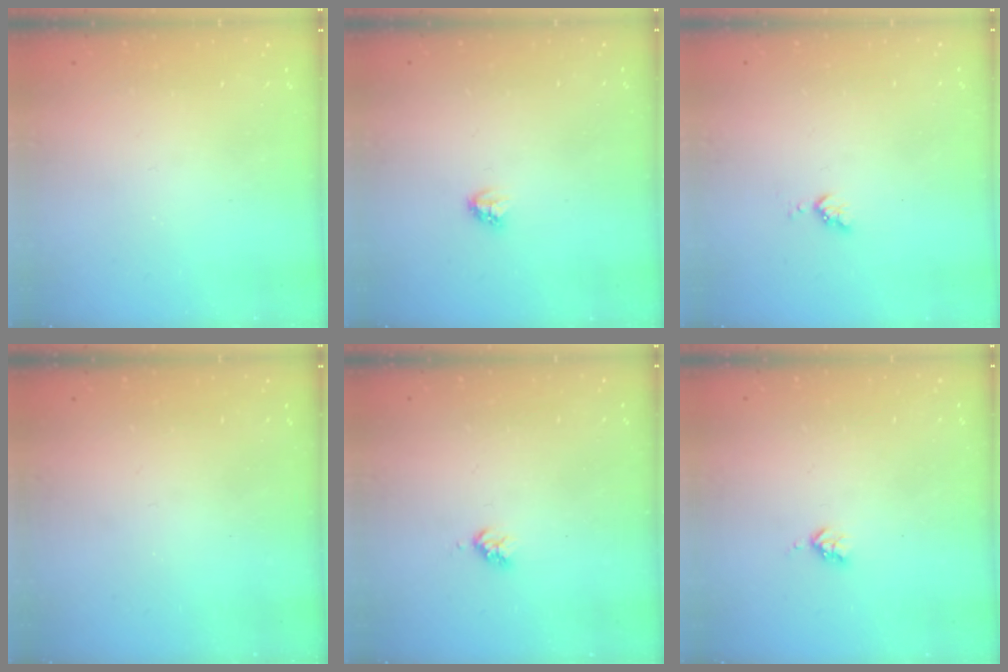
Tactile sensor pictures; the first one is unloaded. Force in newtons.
{"total": 2.8, "press": 2.8, "slide": 0.3}
{"total": 3.5, "press": 3.5, "slide": 0.4}
{"total": 0.0}
{"total": 3.2, "press": 3.2, "slide": 0.4}
{"total": 2.7, "press": 2.6, "slide": 0.5}